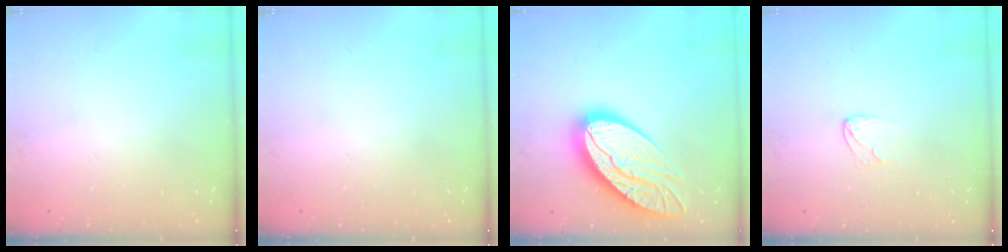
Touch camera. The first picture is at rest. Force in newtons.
{"total": 0.0}
{"total": 20.2, "press": 20.1, "slide": 1.8}
{"total": 3.7, "press": 3.7, "slide": 0.3}